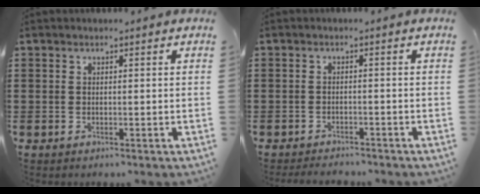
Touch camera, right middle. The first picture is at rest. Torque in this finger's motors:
{"motor_torque": [0.54, -0.04, -0.16, -0.09]}